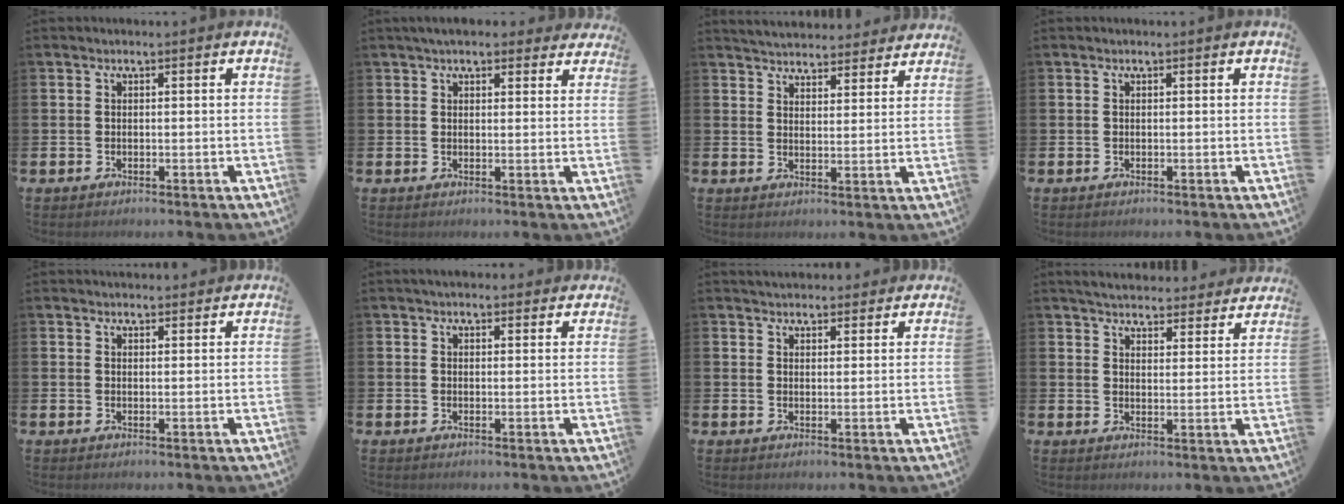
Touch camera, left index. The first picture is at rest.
{"total": 4.0, "force": [3.5, 1.4, 1.1], "torque": [-0.018, -0.010, 0.063]}
{"total": 4.8, "force": [4.8, 0.8, -0.1], "torque": [-0.012, -0.032, 0.084]}
{"total": 0.0}
{"total": 1.9, "force": [1.9, 0.3, 0.0], "torque": [0.009, -0.012, 0.033]}
{"total": 2.3, "force": [2.2, 0.6, 0.2], "torque": [0.003, -0.009, 0.038]}
{"total": 3.4, "force": [3.2, 0.9, 0.1], "torque": [0.004, -0.015, 0.058]}
{"total": 4.8, "force": [4.7, 0.9, 0.4], "torque": [-0.020, -0.034, 0.082]}